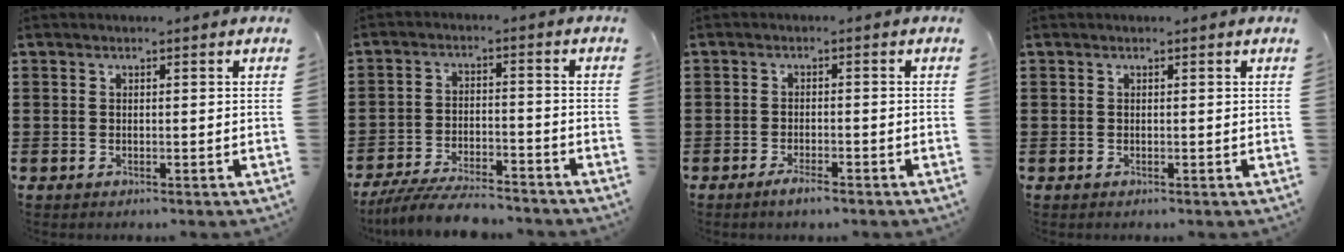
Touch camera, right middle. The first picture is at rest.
{"total": 6.9, "force": [-6.4, 0.8, 2.4], "torque": [-0.052, -0.001, -0.123]}
{"total": 2.1, "force": [-1.5, 0.3, 1.4], "torque": [-0.024, -0.002, -0.027]}
{"total": 0.0}